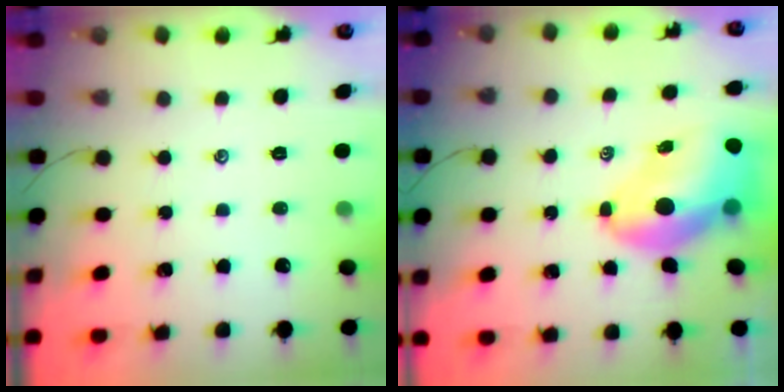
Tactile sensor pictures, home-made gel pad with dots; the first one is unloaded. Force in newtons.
{"total": 9.9, "press": 9.5, "slide": 2.8}